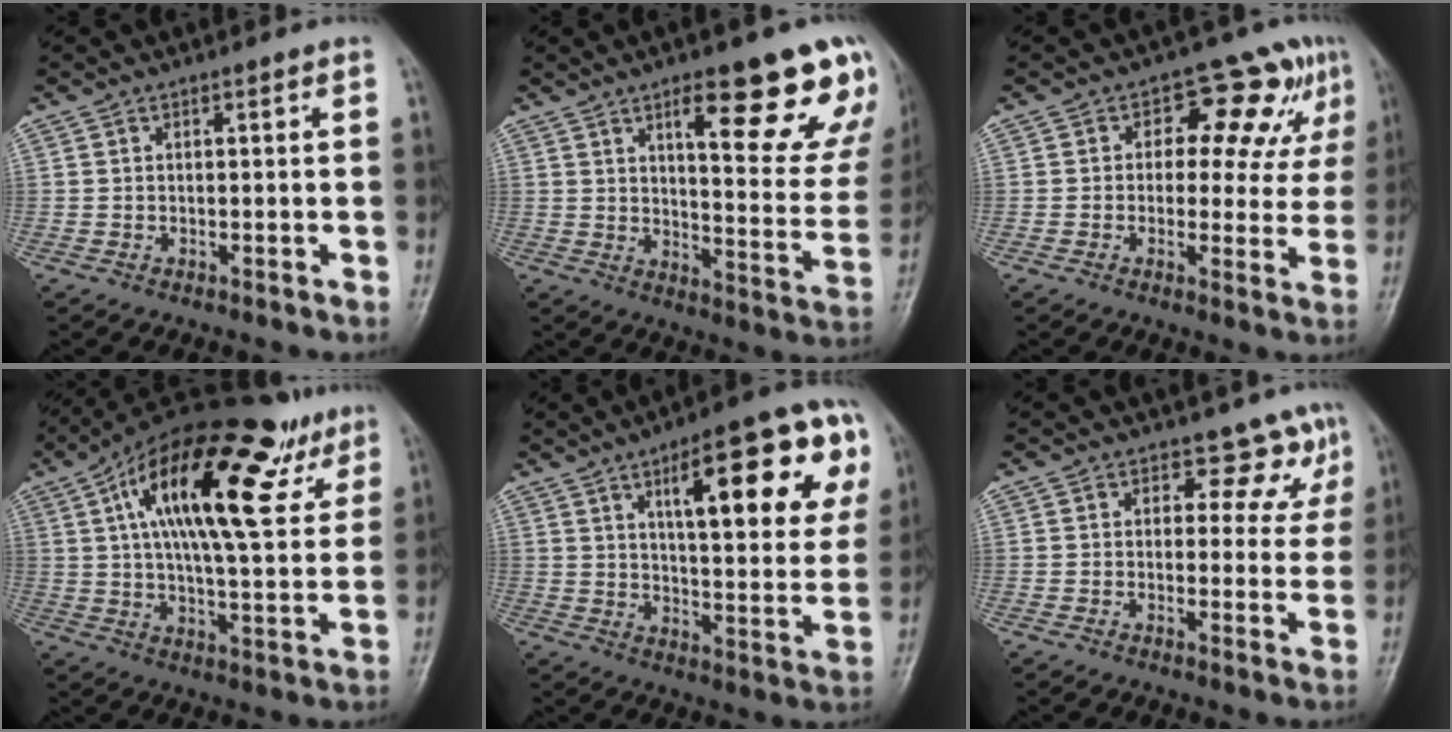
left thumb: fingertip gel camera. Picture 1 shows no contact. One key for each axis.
{"total": 21.3, "fx": 12.2, "fy": 6.1, "fz": 16.3, "tx": -0.165, "ty": -0.053, "tz": 0.167}
{"total": 11.8, "fx": 4.4, "fy": 7.0, "fz": 8.5, "tx": -0.049, "ty": 0.001, "tz": 0.050}
{"total": 26.3, "fx": 11.1, "fy": 10.2, "fz": 21.6, "tx": -0.327, "ty": 0.000, "tz": 0.170}
{"total": 22.1, "fx": 9.0, "fy": 6.9, "fz": 18.9, "tx": -0.226, "ty": -0.013, "tz": 0.125}
{"total": 6.1, "fx": 3.9, "fy": 4.2, "fz": 2.0, "tx": 0.013, "ty": -0.020, "tz": 0.034}